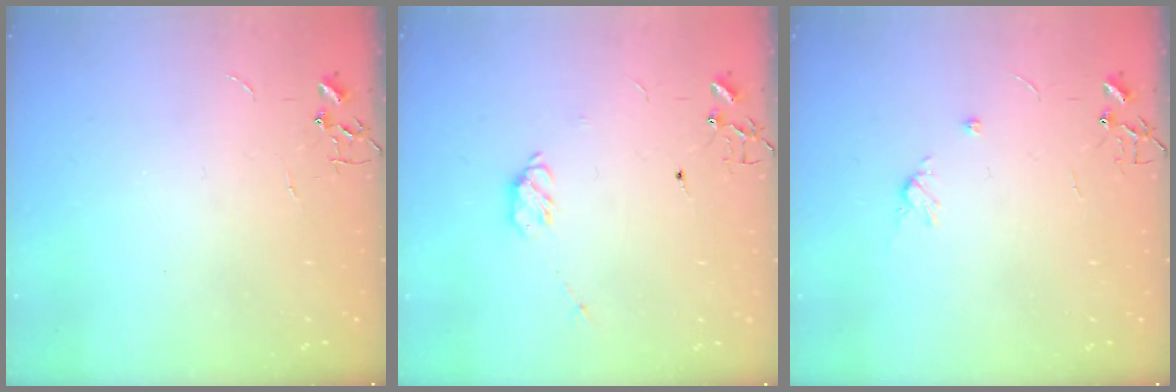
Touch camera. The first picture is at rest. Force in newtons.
{"total": 6.1, "press": 6.0, "slide": 1.0}
{"total": 5.6, "press": 5.6, "slide": 0.6}